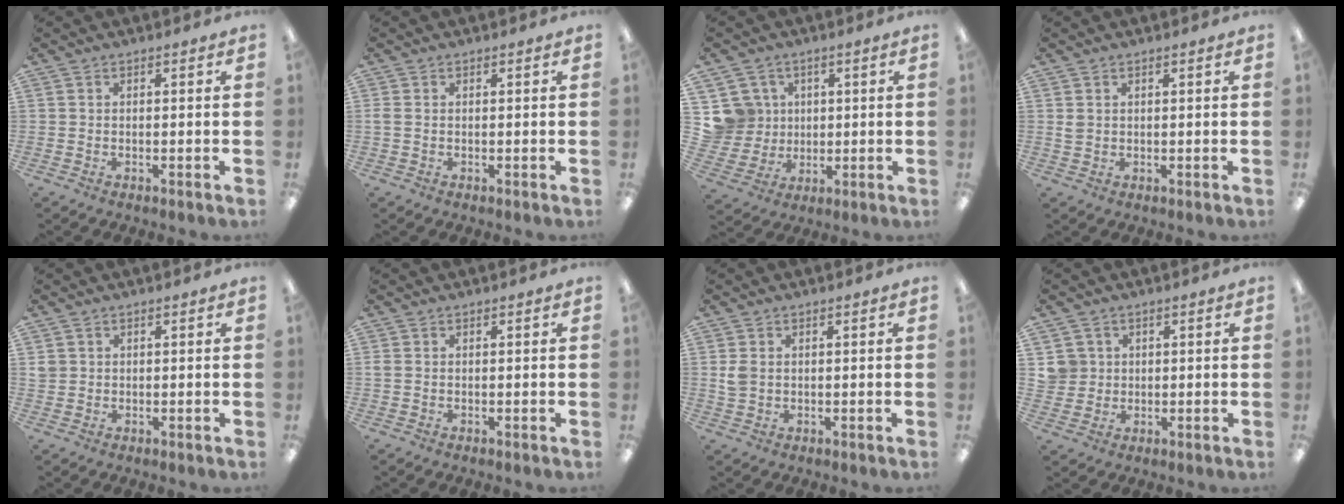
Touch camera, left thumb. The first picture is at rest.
{"total": 1.0, "force": [0.3, 0.4, 0.8], "torque": [-0.018, 0.004, 0.004]}
{"total": 9.3, "force": [3.3, 8.7, 0.7], "torque": [-0.034, -0.010, 0.073]}
{"total": 1.6, "force": [0.8, 1.1, 1.0], "torque": [-0.022, 0.004, 0.013]}
{"total": 1.8, "force": [0.8, 1.5, 0.4], "torque": [-0.011, 0.002, 0.014]}
{"total": 0.8, "force": [0.3, 0.5, 0.6], "torque": [-0.013, 0.005, 0.004]}
{"total": 2.9, "force": [0.8, 2.0, 1.8], "torque": [-0.038, 0.004, 0.014]}
{"total": 5.1, "force": [1.6, 4.8, 0.2], "torque": [-0.006, 0.002, 0.031]}